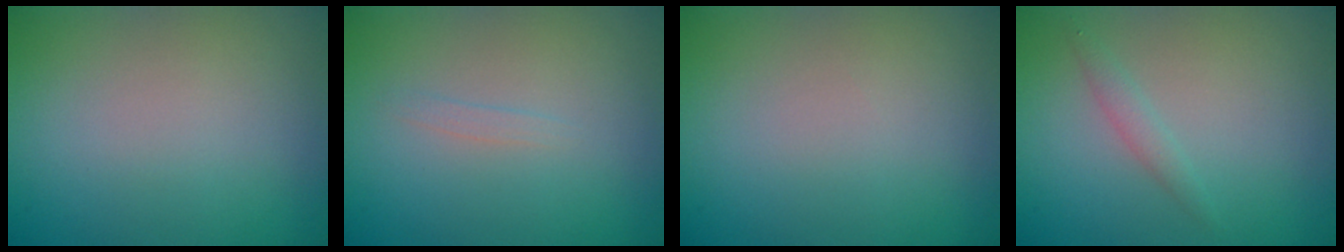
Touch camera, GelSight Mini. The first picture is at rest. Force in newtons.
{"total": 0.6, "press": 0.6, "slide": 0.1}
{"total": 0.0}
{"total": 1.5, "press": 1.5, "slide": 0.1}